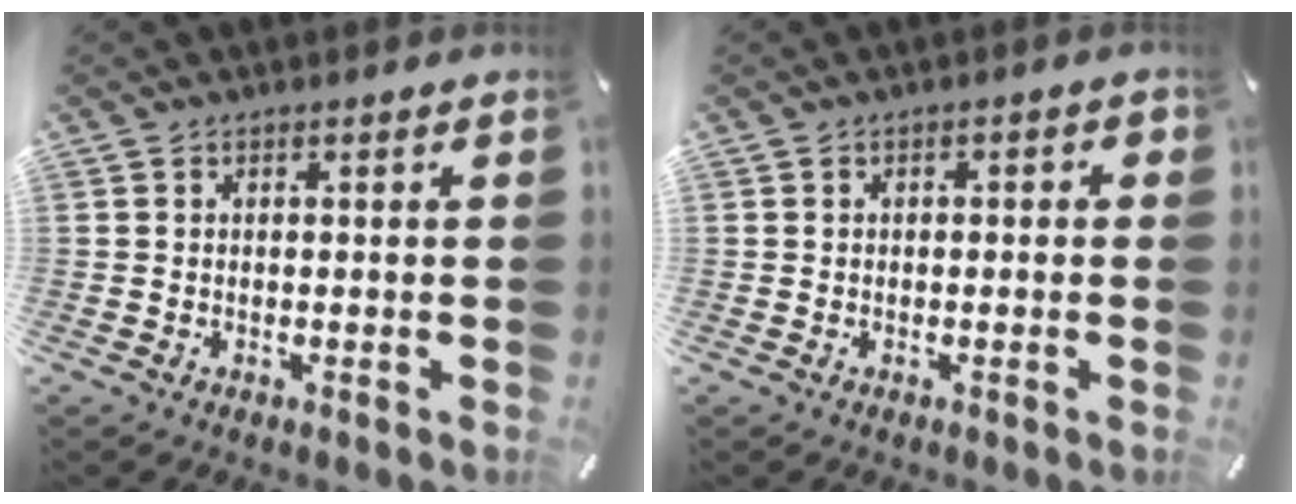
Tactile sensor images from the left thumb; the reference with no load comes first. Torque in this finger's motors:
{"motor_torque": [0.18, -0.12, -0.15, 0.13, -0.15]}